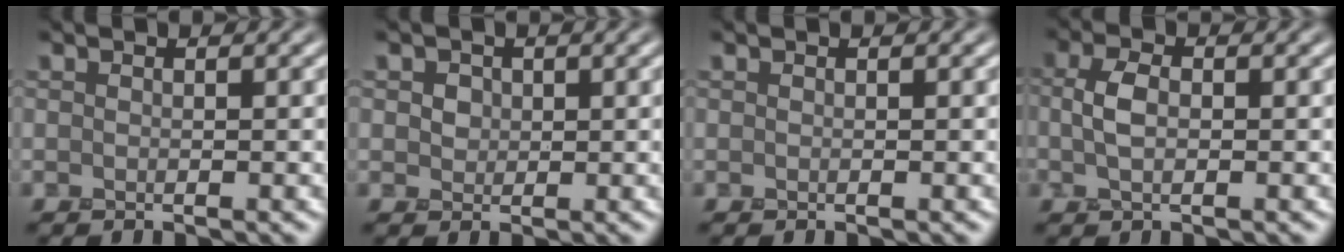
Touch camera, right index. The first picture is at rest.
{"total": 1.6, "force": [0.5, 1.4, 0.7], "torque": [-0.008, 0.006, 0.001]}
{"total": 0.0}
{"total": 2.7, "force": [-0.1, 1.4, 2.3], "torque": [-0.054, 0.002, -0.006]}